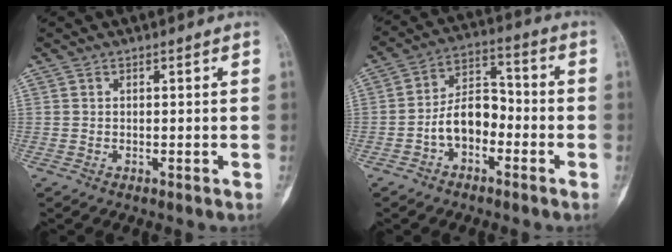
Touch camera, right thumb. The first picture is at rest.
{"total": 8.8, "force": [-3.1, 5.6, 6.0], "torque": [-0.083, 0.045, -0.068]}